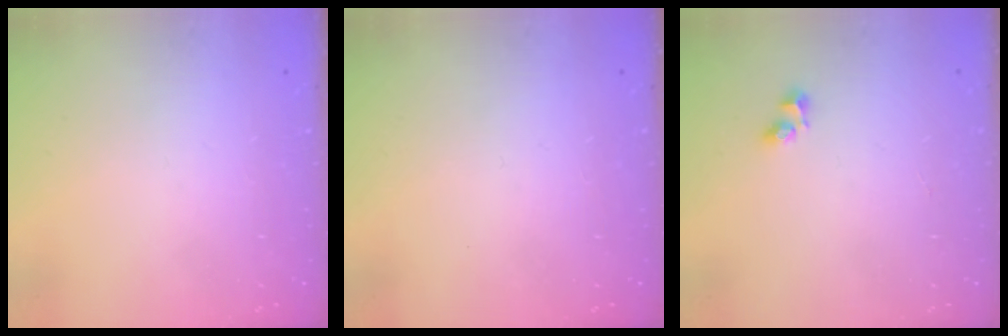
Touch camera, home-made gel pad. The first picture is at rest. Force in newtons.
{"total": 0.0}
{"total": 4.6, "press": 4.3, "slide": 1.8}